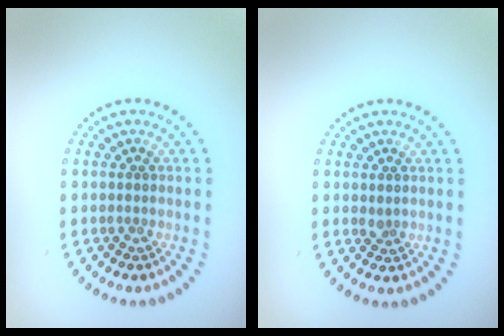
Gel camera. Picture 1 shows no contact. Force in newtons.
{"total": 0.6, "press": 0.6, "slide": 0.2}